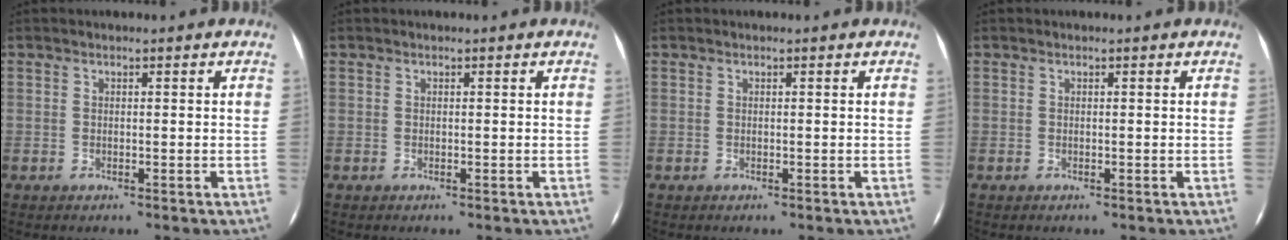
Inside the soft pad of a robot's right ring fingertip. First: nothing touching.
{"total": 0.0}
{"total": 0.0}
{"total": 0.0}